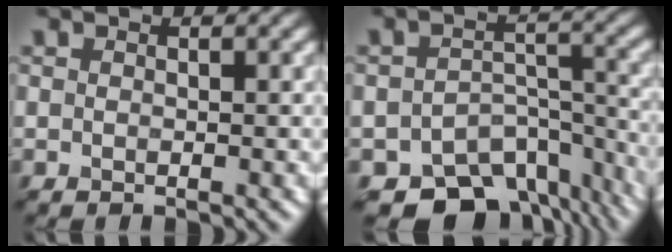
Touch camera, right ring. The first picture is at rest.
{"total": 9.8, "force": [-7.5, 5.4, 3.2], "torque": [-0.034, -0.009, -0.098]}